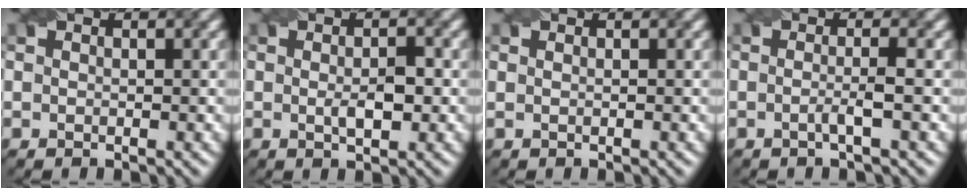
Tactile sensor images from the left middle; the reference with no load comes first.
{"total": 2.4, "force": [-0.2, 0.7, 2.3], "torque": [-0.042, -0.003, -0.003]}
{"total": 1.0, "force": [0.5, 0.5, 0.7], "torque": [-0.006, -0.006, -0.002]}
{"total": 1.9, "force": [-0.5, 0.3, 1.8], "torque": [-0.034, -0.004, -0.011]}